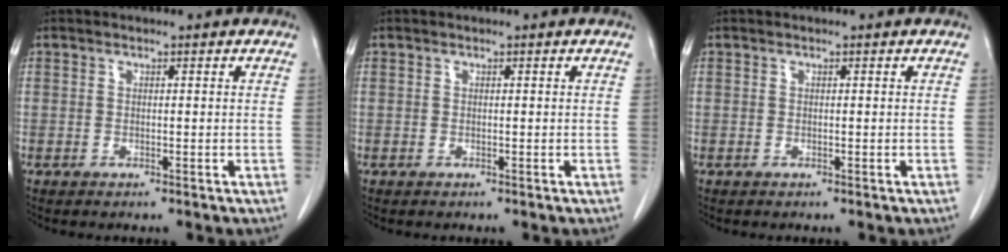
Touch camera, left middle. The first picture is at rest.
{"total": 0.0}
{"total": 0.0}